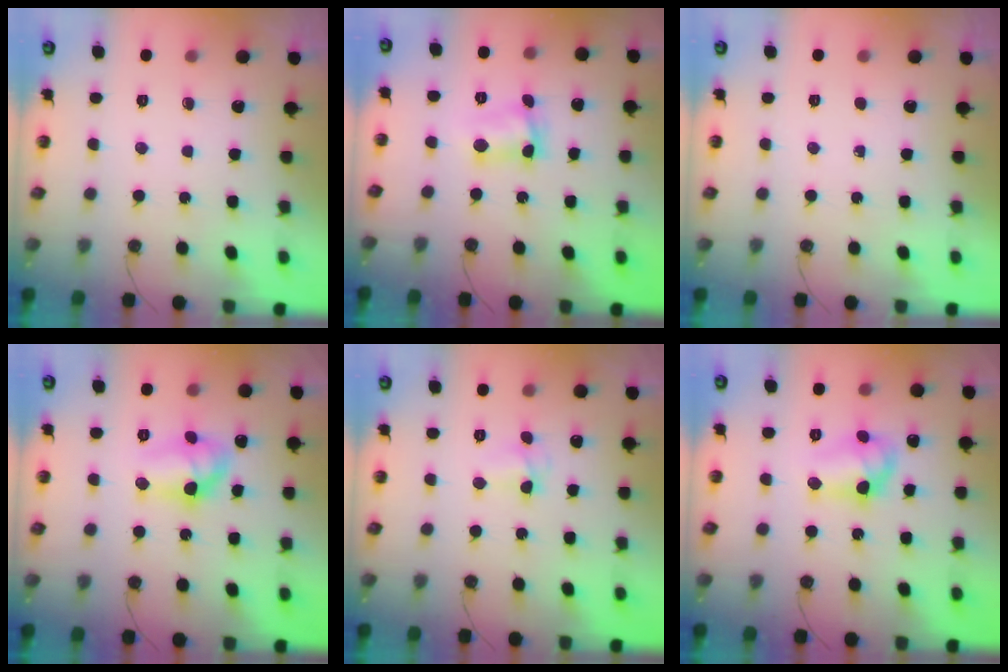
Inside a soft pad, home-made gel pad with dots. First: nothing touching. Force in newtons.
{"total": 4.1, "press": 3.9, "slide": 1.1}
{"total": 0.0}
{"total": 10.6, "press": 10.6, "slide": 0.8}
{"total": 3.6, "press": 3.5, "slide": 0.7}
{"total": 10.6, "press": 10.6, "slide": 0.8}